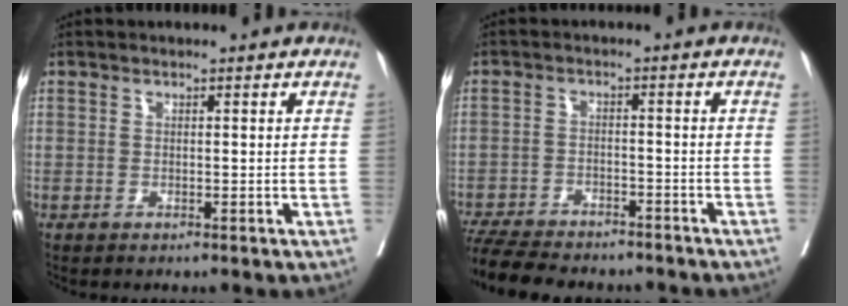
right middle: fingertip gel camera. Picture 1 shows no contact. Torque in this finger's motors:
{"motor_torque": [0.94, -1.20, 0.28, 0.15]}